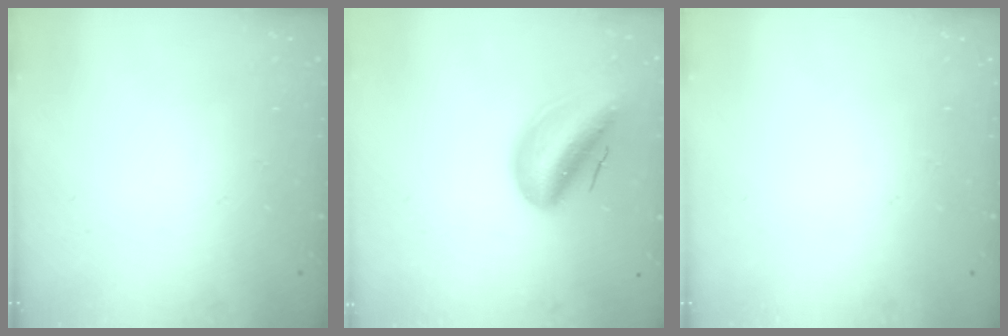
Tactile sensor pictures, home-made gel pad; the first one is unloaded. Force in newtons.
{"total": 12.4, "press": 11.8, "slide": 3.7}
{"total": 0.0}